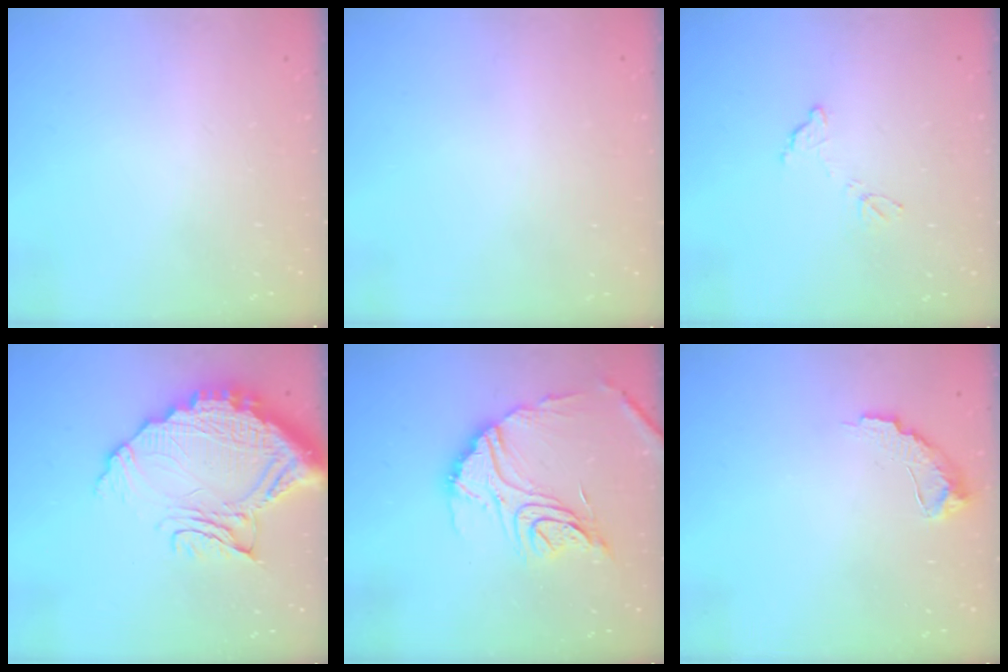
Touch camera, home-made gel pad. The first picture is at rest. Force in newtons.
{"total": 3.0, "press": 3.0, "slide": 0.1}
{"total": 7.7, "press": 7.7, "slide": 0.4}
{"total": 17.4, "press": 17.4, "slide": 1.5}
{"total": 17.2, "press": 17.1, "slide": 0.9}
{"total": 7.7, "press": 7.7, "slide": 0.4}